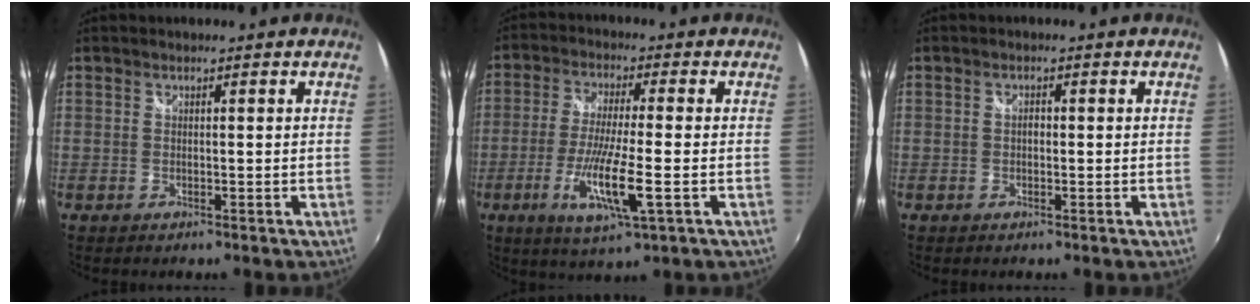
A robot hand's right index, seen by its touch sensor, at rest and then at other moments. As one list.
[{"total": 11.3, "force": [-3.8, 0.9, 10.6], "torque": [-0.209, -0.021, -0.069]}, {"total": 0.9, "force": [-0.2, 0.7, 0.6], "torque": [-0.010, 0.003, -0.005]}]